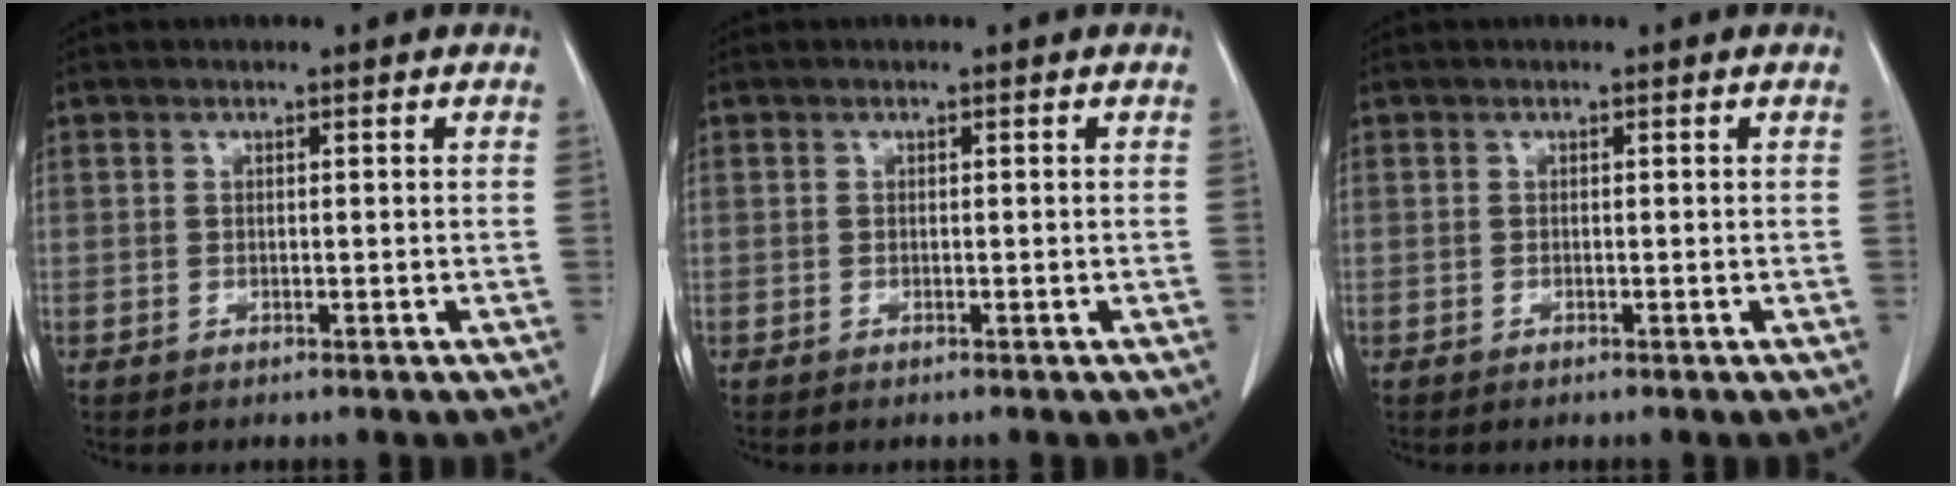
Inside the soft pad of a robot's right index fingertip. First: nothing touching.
{"total": 0.0}
{"total": 0.0}